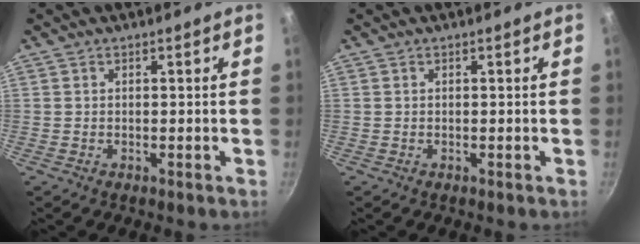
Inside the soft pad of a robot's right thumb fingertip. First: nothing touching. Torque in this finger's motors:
{"motor_torque": [-0.01, 0.01, 0.00, 0.00, 0.00]}